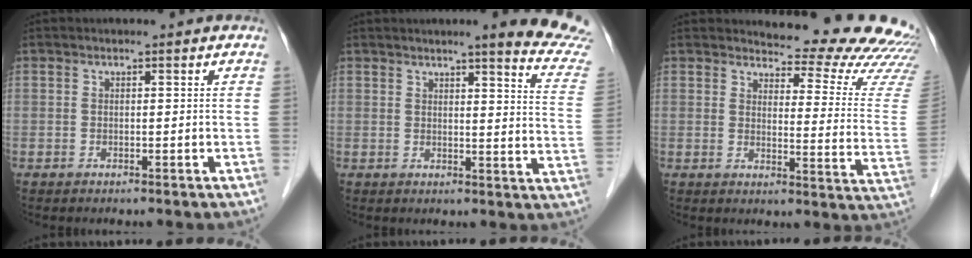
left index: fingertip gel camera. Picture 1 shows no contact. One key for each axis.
{"total": 14.0, "fx": 12.9, "fy": -0.5, "fz": 5.5, "tx": -0.052, "ty": -0.081, "tz": 0.125}
{"total": 18.3, "fx": 17.8, "fy": 2.4, "fz": 3.6, "tx": -0.026, "ty": -0.122, "tz": 0.172}